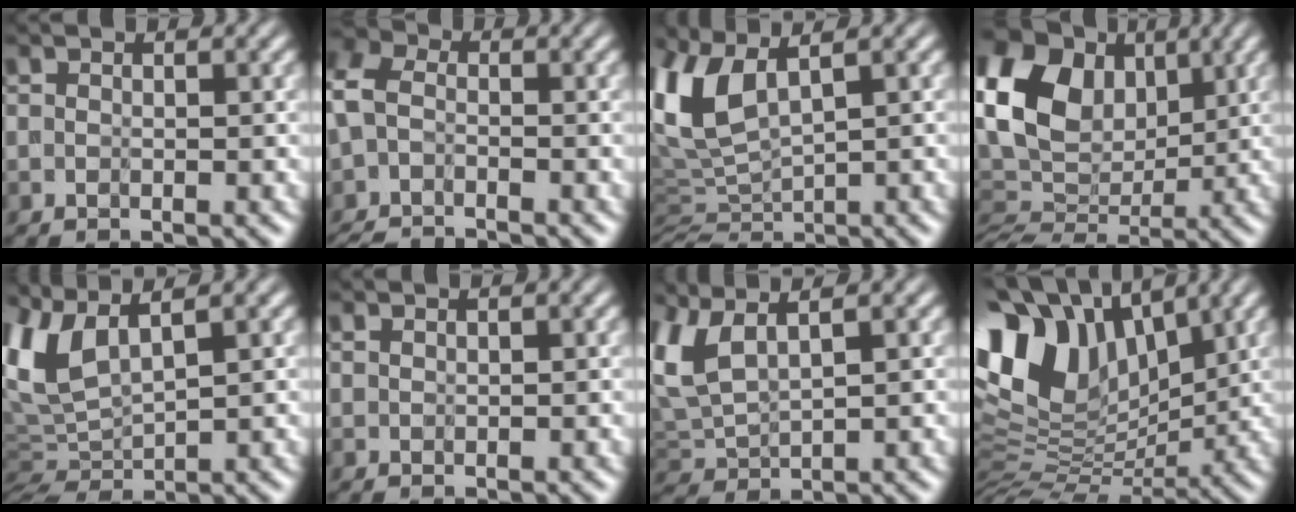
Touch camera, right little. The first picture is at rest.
{"total": 6.2, "force": [-3.9, 3.3, 3.5], "torque": [-0.106, -0.020, -0.070]}
{"total": 5.0, "force": [1.5, 2.3, 4.1], "torque": [-0.121, 0.006, 0.029]}
{"total": 11.0, "force": [4.0, 7.4, 7.1], "torque": [-0.168, 0.015, 0.069]}
{"total": 4.8, "force": [2.5, 1.6, 3.8], "torque": [-0.116, 0.007, 0.051]}
{"total": 0.5, "force": [0.5, 0.3, 0.2], "torque": [-0.007, 0.003, 0.011]}
{"total": 5.1, "force": [2.1, 2.4, 4.0], "torque": [-0.125, 0.004, 0.043]}
{"total": 12.4, "force": [5.7, 7.3, 8.3], "torque": [-0.210, 0.020, 0.104]}